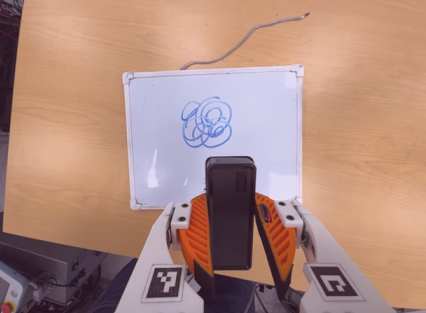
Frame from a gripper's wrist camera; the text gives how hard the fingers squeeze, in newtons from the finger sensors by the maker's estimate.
{"total": 5.0, "left": 4.5, "right": 5.5}